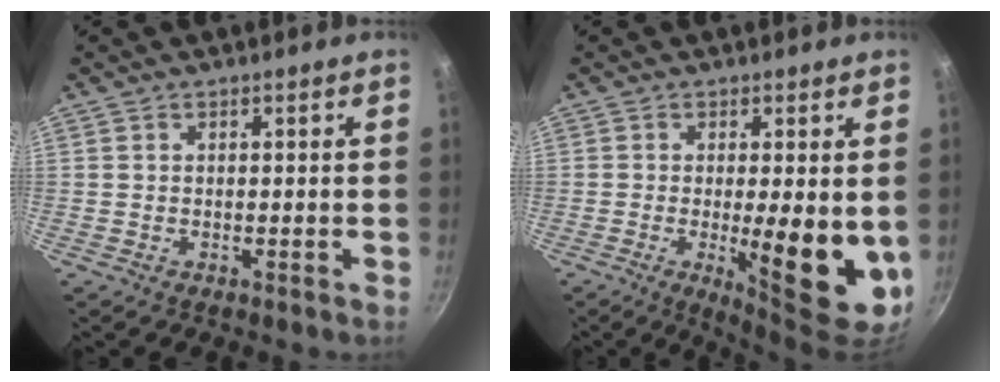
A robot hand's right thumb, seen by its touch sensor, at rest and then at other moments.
{"total": 11.2, "force": [-1.3, 2.9, 10.8], "torque": [-0.137, -0.014, -0.005]}